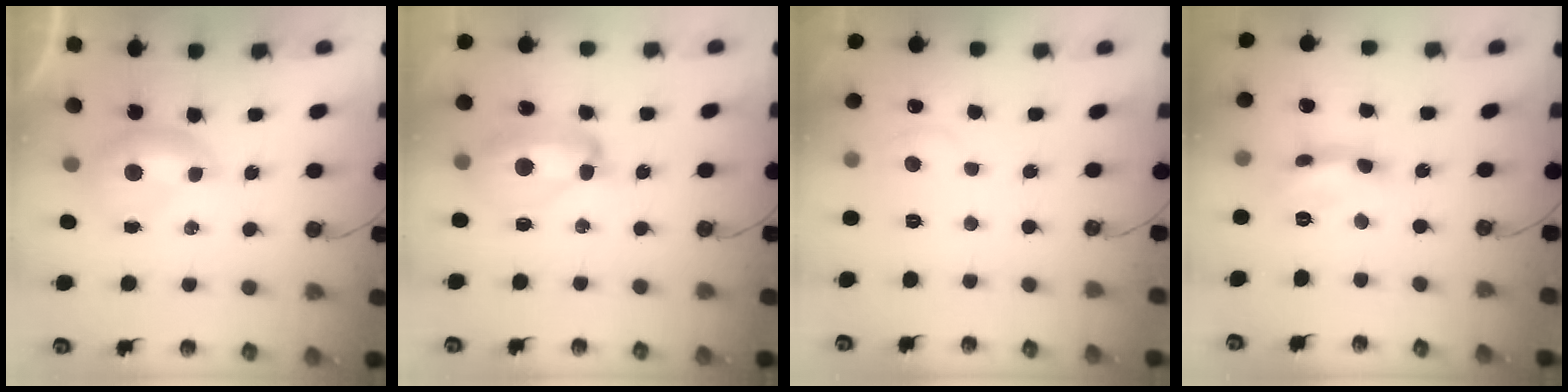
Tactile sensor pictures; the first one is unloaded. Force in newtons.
{"total": 8.8, "press": 8.7, "slide": 1.1}
{"total": 1.2, "press": 0.5, "slide": 1.1}
{"total": 5.5, "press": 5.5, "slide": 0.4}